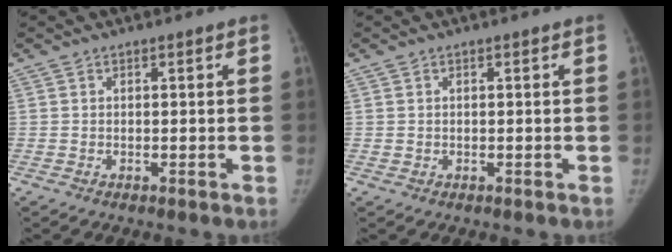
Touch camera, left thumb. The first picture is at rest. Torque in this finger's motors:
{"motor_torque": [-0.25, -0.15, 0.42, -0.25, 0.00]}